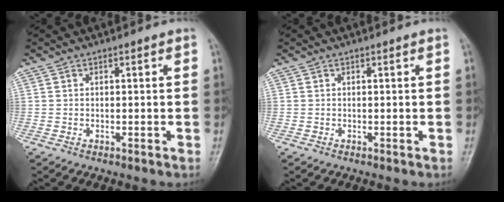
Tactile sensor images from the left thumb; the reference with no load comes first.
{"total": 0.0}